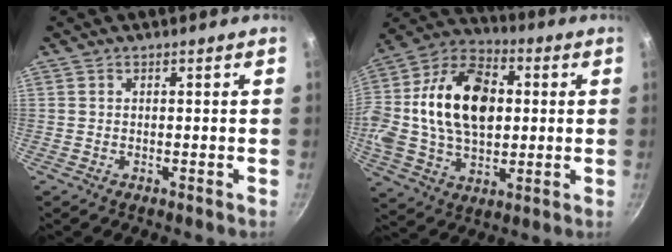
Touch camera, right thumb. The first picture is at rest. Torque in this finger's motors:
{"motor_torque": [2.01, 3.00, 1.84, 0.37, 0.63]}